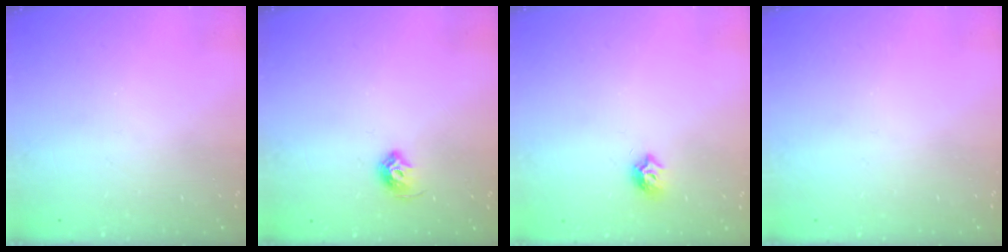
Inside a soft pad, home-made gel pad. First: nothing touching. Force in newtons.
{"total": 7.3, "press": 7.3, "slide": 0.8}
{"total": 6.4, "press": 6.4, "slide": 0.3}
{"total": 0.0}